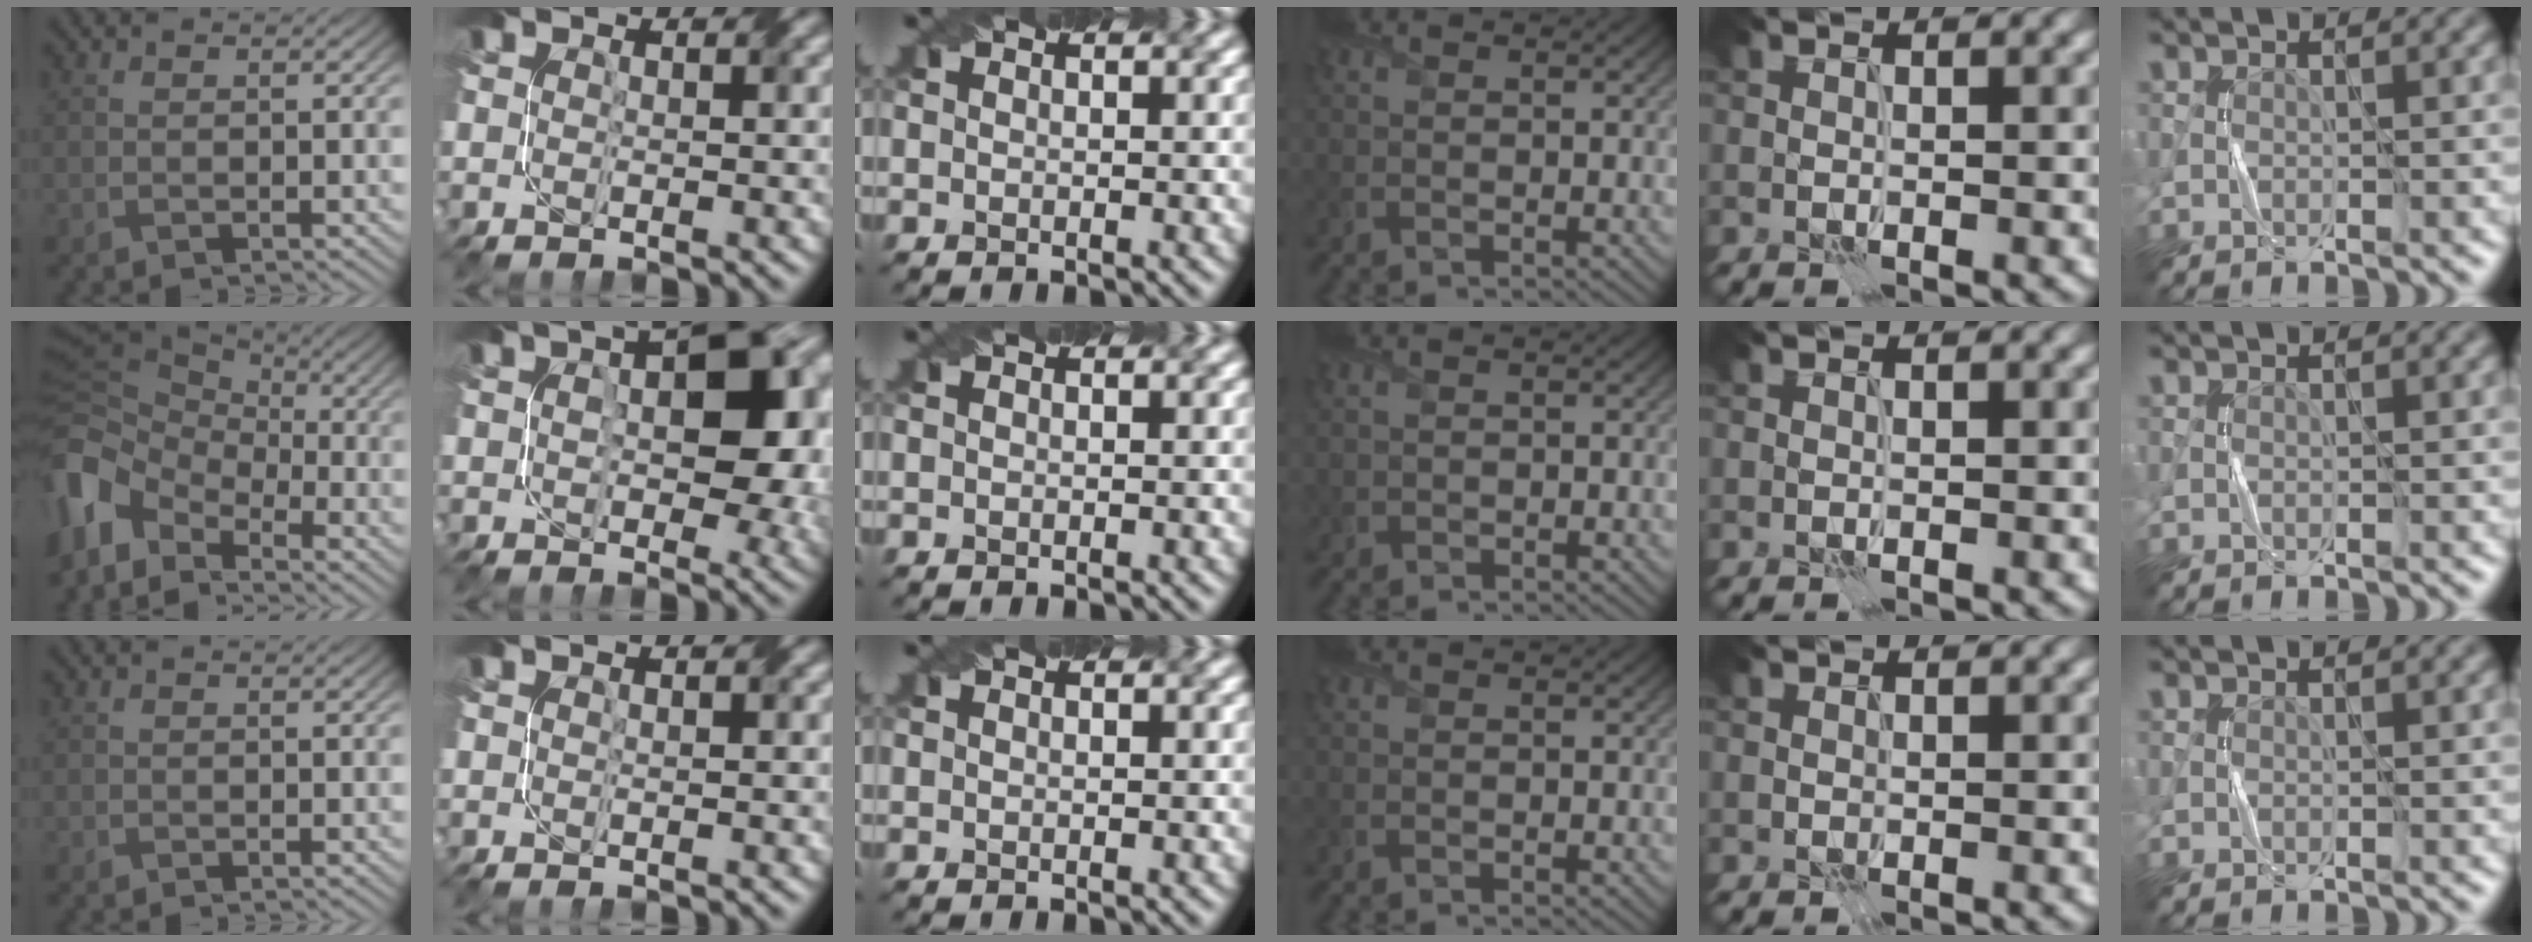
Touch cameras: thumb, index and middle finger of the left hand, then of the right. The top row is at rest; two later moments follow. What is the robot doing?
{"motion": "fold", "object": "napkin"}